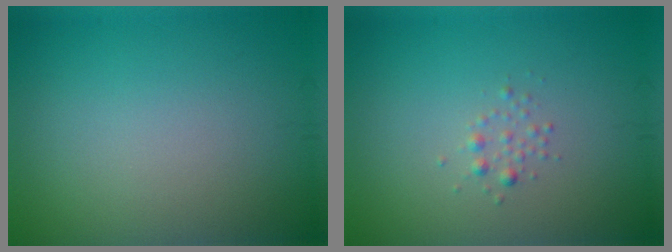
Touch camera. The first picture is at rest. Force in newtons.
{"total": 0.9, "press": 0.9, "slide": 0.0}